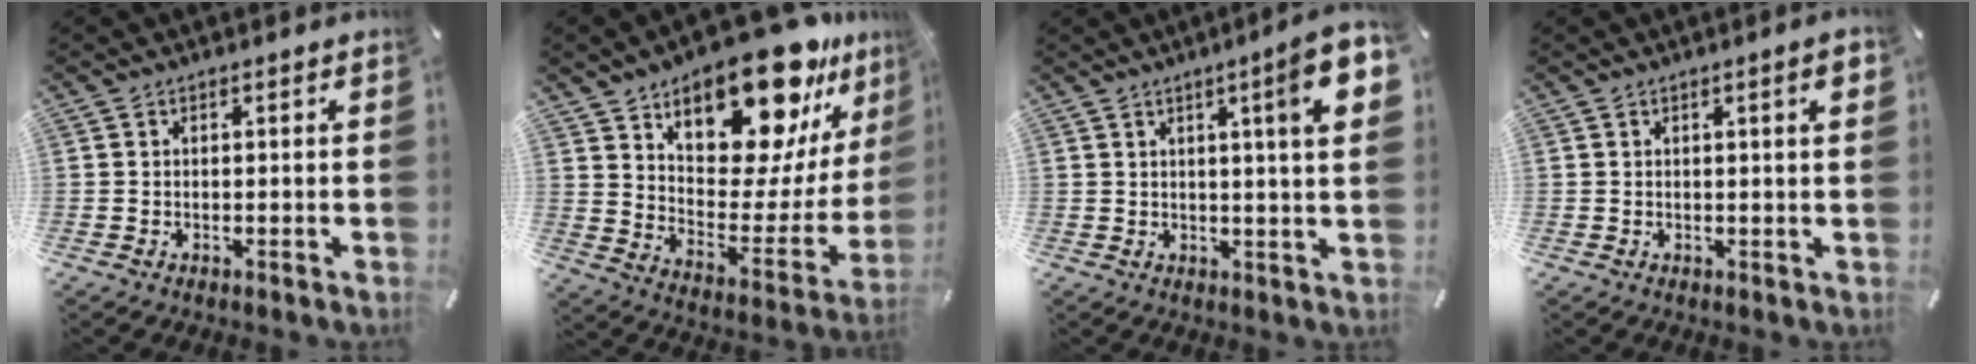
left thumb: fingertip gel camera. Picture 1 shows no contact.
{"total": 23.2, "force": [17.6, 9.4, 11.8], "torque": [-0.160, -0.142, 0.295]}
{"total": 11.5, "force": [4.5, 1.1, 10.6], "torque": [-0.159, -0.019, 0.066]}
{"total": 3.2, "force": [0.9, 0.4, 3.1], "torque": [-0.050, 0.000, 0.012]}